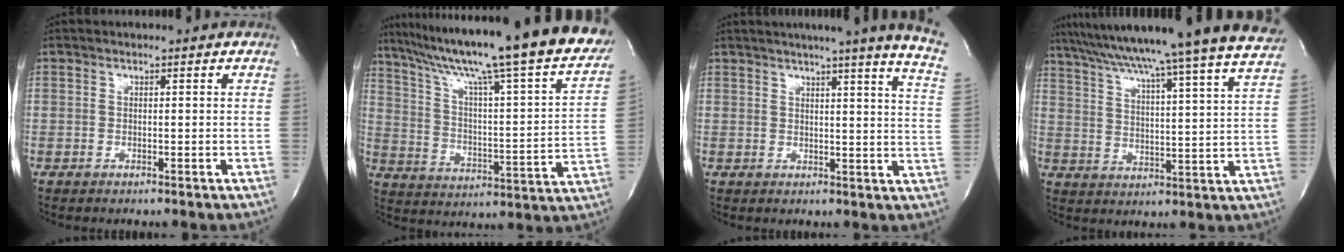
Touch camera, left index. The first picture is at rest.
{"total": 31.6, "force": [26.7, 1.1, 16.8], "torque": [-0.273, -0.074, 0.355]}
{"total": 17.2, "force": [13.5, -1.3, 10.5], "torque": [-0.149, -0.043, 0.148]}
{"total": 28.6, "force": [25.3, -2.1, 13.1], "torque": [-0.221, -0.049, 0.336]}